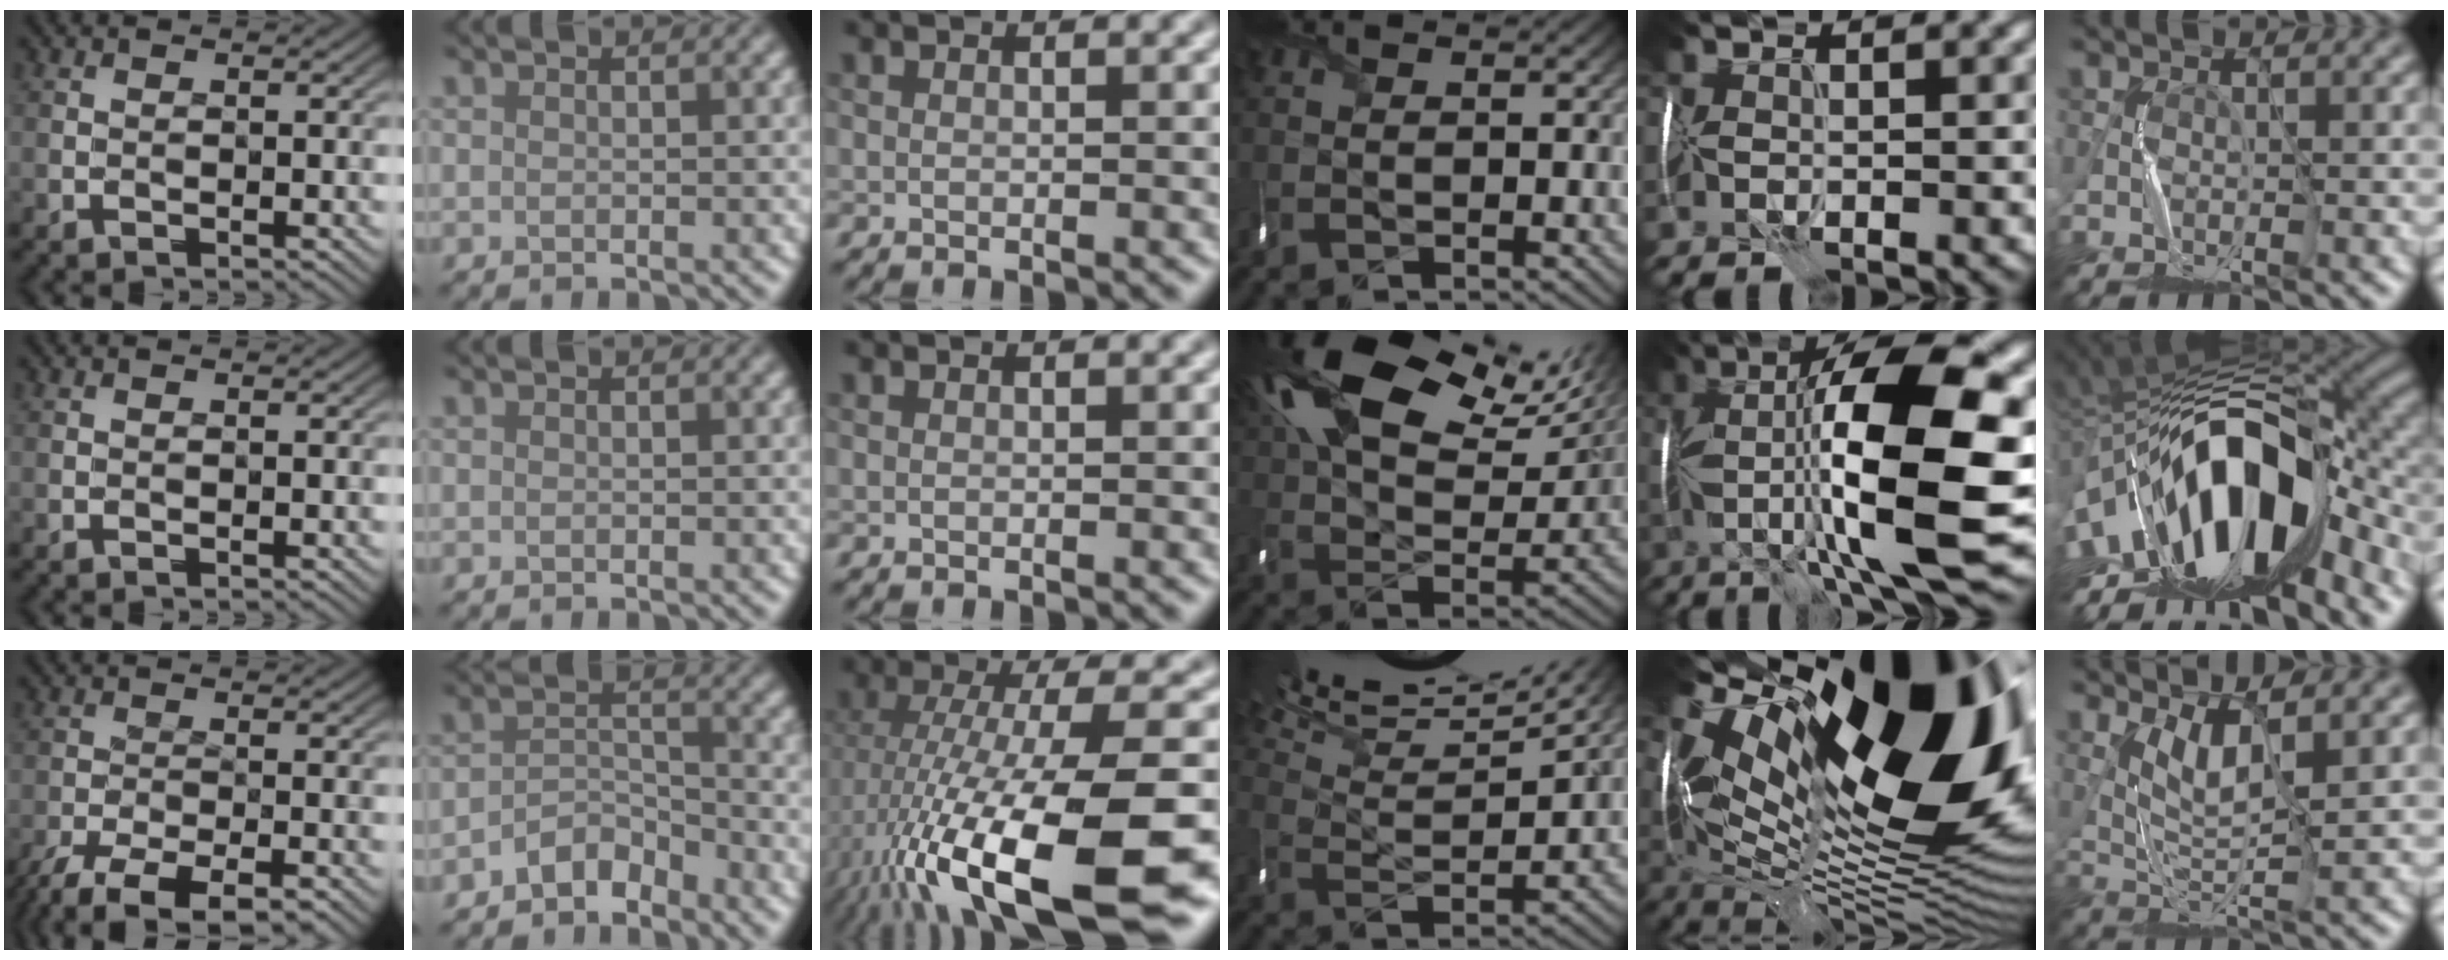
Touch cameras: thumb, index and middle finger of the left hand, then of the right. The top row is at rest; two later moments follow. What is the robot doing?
{"motion": "wrap", "object": "ribbon"}